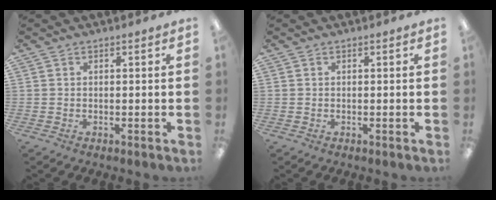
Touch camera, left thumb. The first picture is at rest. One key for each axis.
{"total": 0.0}